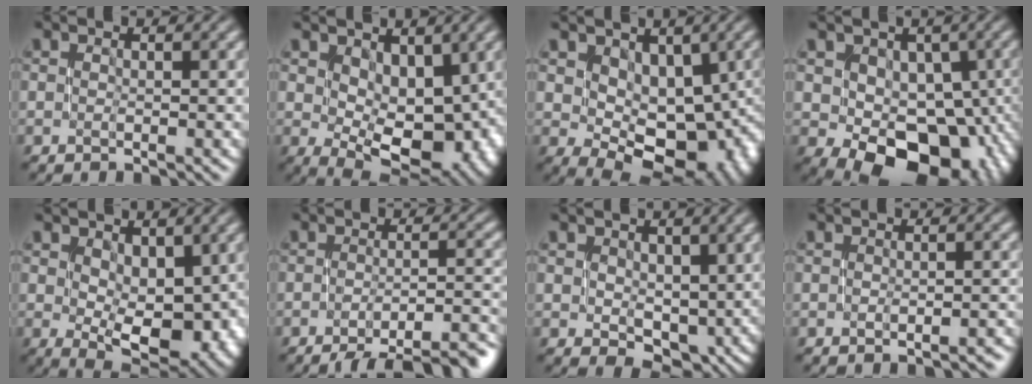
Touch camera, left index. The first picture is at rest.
{"total": 8.9, "force": [0.4, 5.6, 6.9], "torque": [-0.109, -0.019, 0.026]}
{"total": 9.1, "force": [0.7, 6.2, 6.6], "torque": [-0.083, -0.022, 0.027]}
{"total": 9.9, "force": [-1.8, 7.1, 6.6], "torque": [-0.075, -0.014, -0.023]}
{"total": 7.8, "force": [-0.2, 4.6, 6.3], "torque": [-0.114, -0.016, 0.012]}
{"total": 7.5, "force": [-5.5, 1.7, 4.9], "torque": [-0.053, 0.008, -0.079]}
{"total": 3.6, "force": [1.1, 2.6, 2.3], "torque": [-0.036, -0.007, 0.024]}
{"total": 1.3, "force": [-0.9, 0.5, 0.9], "torque": [0.000, 0.001, -0.017]}